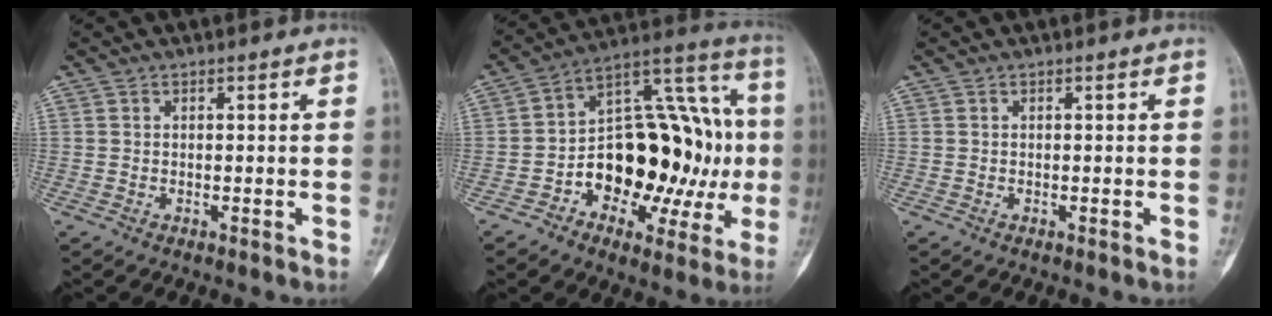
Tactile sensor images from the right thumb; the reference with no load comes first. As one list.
[{"total": 25.4, "force": [-2.8, 15.1, 20.2], "torque": [-0.247, 0.053, -0.033]}, {"total": 0.0}]